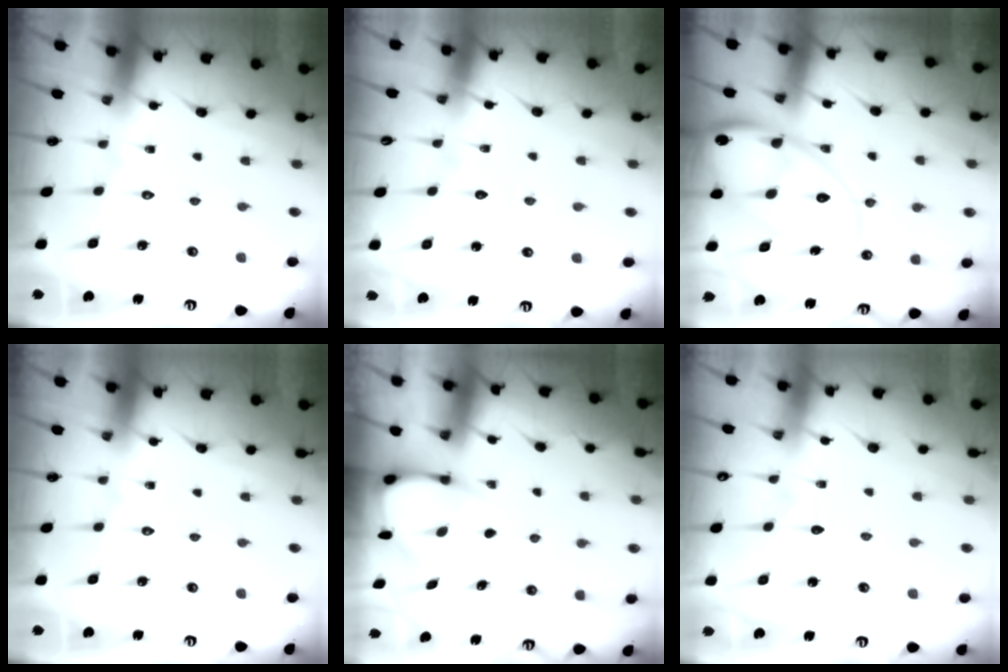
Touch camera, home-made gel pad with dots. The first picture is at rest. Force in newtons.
{"total": 4.3, "press": 4.3, "slide": 0.2}
{"total": 15.2, "press": 15.2, "slide": 1.5}
{"total": 0.0}
{"total": 3.8, "press": 3.8, "slide": 0.3}
{"total": 4.3, "press": 4.3, "slide": 0.4}